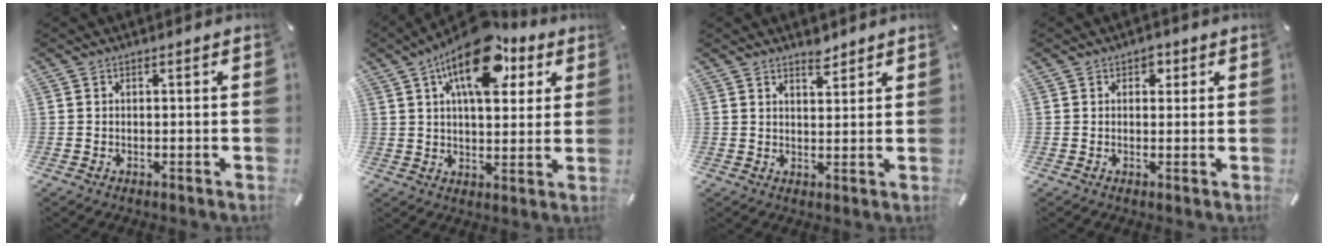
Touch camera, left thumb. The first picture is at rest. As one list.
[{"total": 17.4, "force": [9.4, 8.7, 11.8], "torque": [-0.176, -0.035, 0.157]}, {"total": 3.7, "force": [3.2, 1.3, 1.1], "torque": [-0.003, -0.023, 0.056]}, {"total": 2.5, "force": [1.2, 1.9, 1.0], "torque": [0.000, -0.005, 0.015]}]